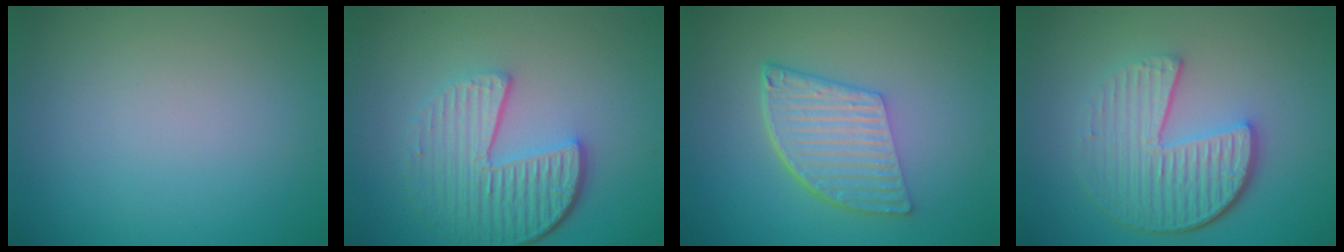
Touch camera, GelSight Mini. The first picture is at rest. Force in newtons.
{"total": 5.8, "press": 4.1, "slide": 4.0}
{"total": 6.1, "press": 4.1, "slide": 4.5}
{"total": 6.1, "press": 4.4, "slide": 4.2}